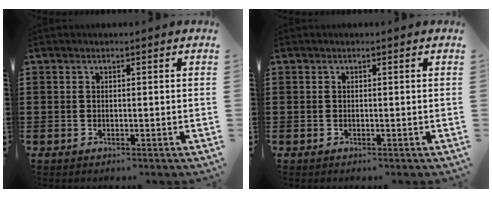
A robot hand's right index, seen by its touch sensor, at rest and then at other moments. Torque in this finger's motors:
{"motor_torque": [2.14, 0.00, -0.01, -0.01]}